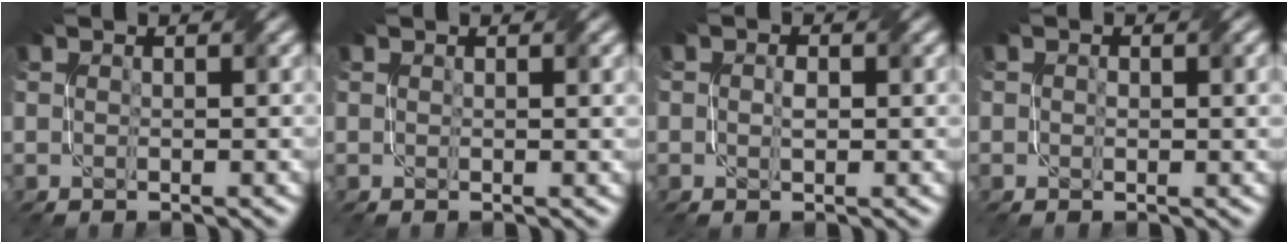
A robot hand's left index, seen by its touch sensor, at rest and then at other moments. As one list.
[{"total": 1.1, "force": [0.6, 0.3, 0.8], "torque": [-0.009, 0.001, 0.010]}, {"total": 1.4, "force": [0.0, 0.8, 1.1], "torque": [-0.013, -0.001, 0.001]}, {"total": 1.9, "force": [0.4, 1.2, 1.4], "torque": [-0.018, -0.002, 0.008]}]